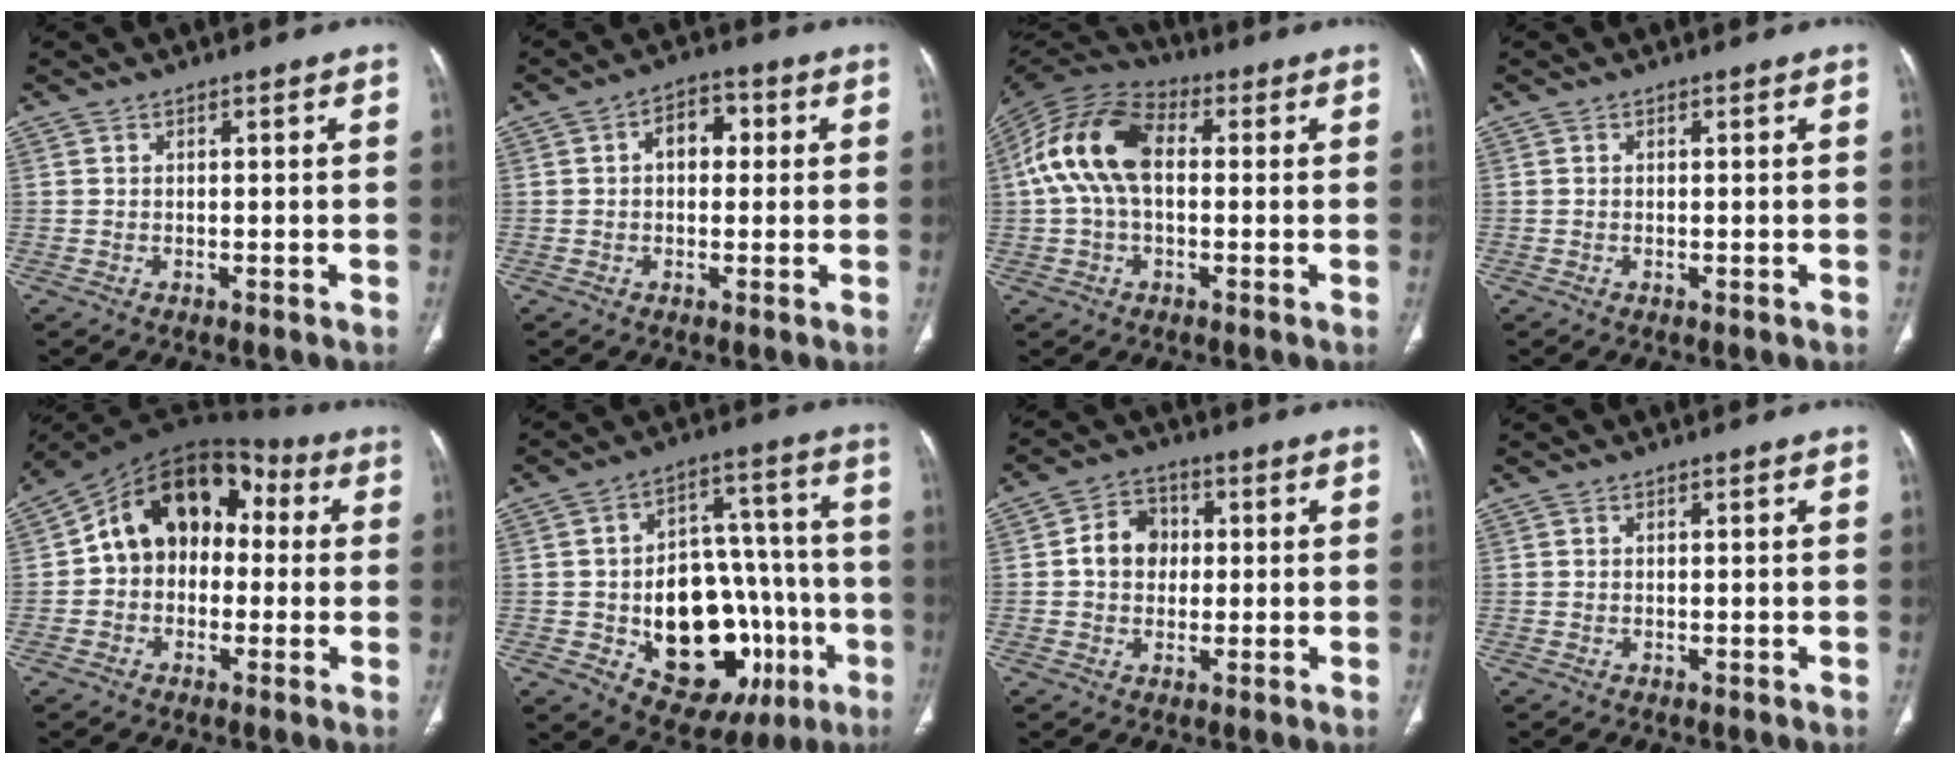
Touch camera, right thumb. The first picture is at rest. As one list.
[{"total": 5.7, "force": [0.8, 3.9, 4.1], "torque": [-0.039, 0.017, 0.004]}, {"total": 14.7, "force": [1.4, 8.9, 11.6], "torque": [-0.230, 0.037, 0.015]}, {"total": 0.0}, {"total": 15.8, "force": [1.4, 11.5, 10.7], "torque": [-0.127, 0.052, 0.008]}, {"total": 24.9, "force": [-6.8, 15.6, 18.2], "torque": [-0.216, 0.042, -0.072]}, {"total": 7.3, "force": [0.6, 6.1, 4.0], "torque": [-0.043, 0.014, 0.003]}, {"total": 0.0}]